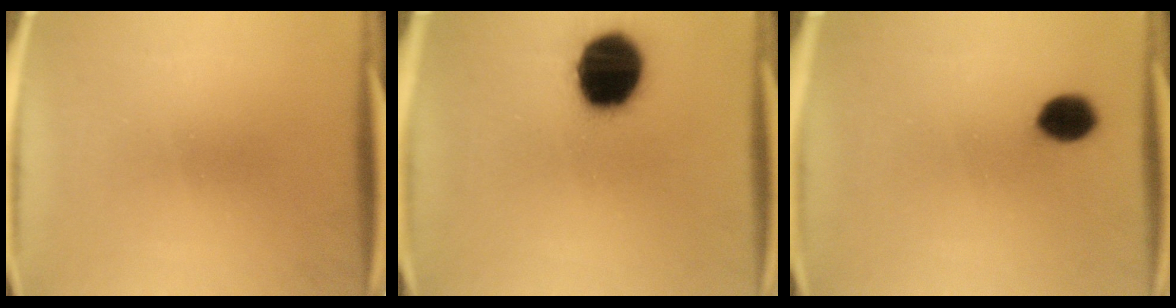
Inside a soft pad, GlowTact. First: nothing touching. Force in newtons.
{"total": 20.1}
{"total": 6.0}